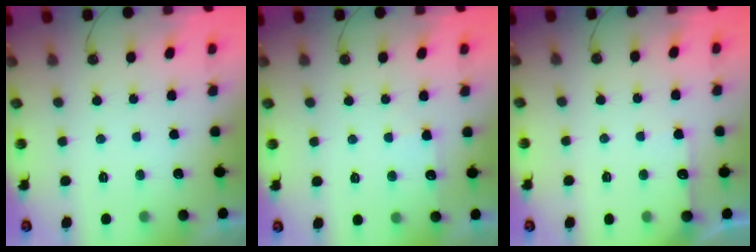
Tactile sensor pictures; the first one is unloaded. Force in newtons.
{"total": 6.0, "press": 6.0, "slide": 0.8}
{"total": 5.8, "press": 5.7, "slide": 0.7}